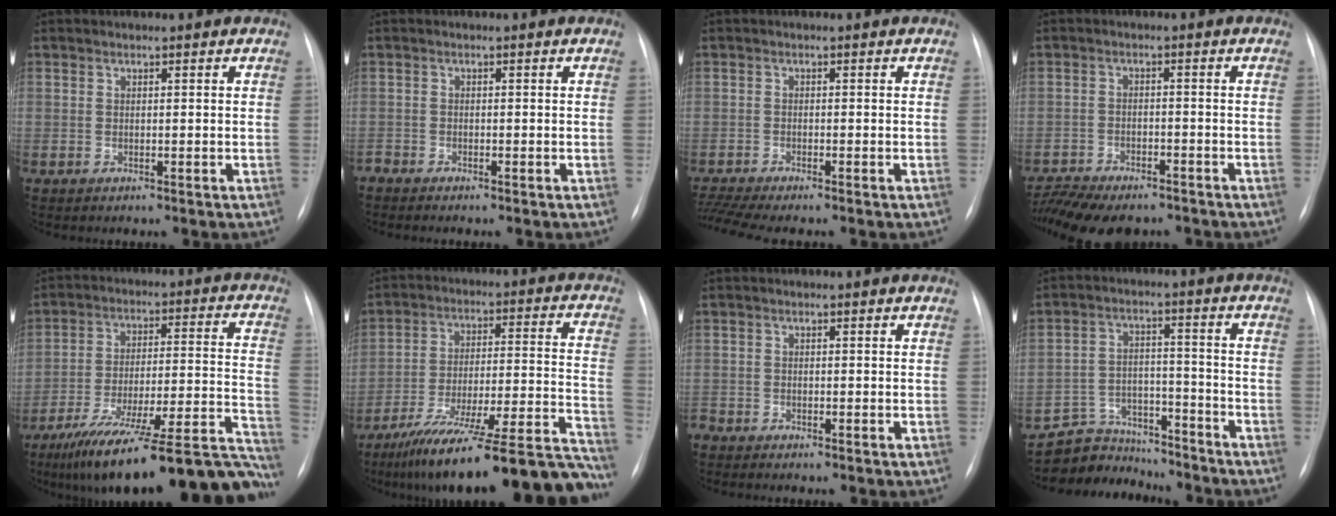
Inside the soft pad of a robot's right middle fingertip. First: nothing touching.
{"total": 0.8, "force": [-0.8, 0.0, -0.1], "torque": [0.003, -0.003, -0.016]}
{"total": 5.1, "force": [-4.4, -0.5, 2.5], "torque": [-0.052, -0.008, -0.078]}
{"total": 12.9, "force": [-10.9, 4.3, 5.4], "torque": [-0.109, 0.006, -0.161]}
{"total": 28.2, "force": [-23.2, 3.4, 15.7], "torque": [-0.143, 0.008, -0.335]}
{"total": 26.3, "force": [-22.6, 1.8, 13.3], "torque": [-0.124, 0.012, -0.336]}
{"total": 1.2, "force": [-1.2, 0.2, 0.0], "torque": [0.003, -0.001, -0.021]}
{"total": 9.8, "force": [-9.1, 3.6, 0.0], "torque": [0.008, 0.039, -0.152]}